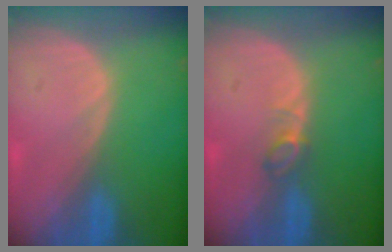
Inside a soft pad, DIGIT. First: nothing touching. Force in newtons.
{"total": 2.1, "press": 2.1, "slide": 0.4}